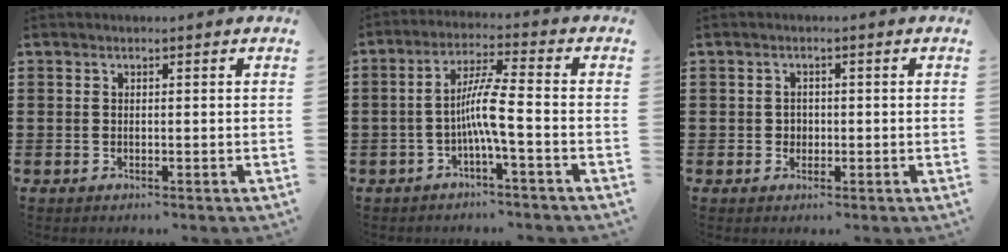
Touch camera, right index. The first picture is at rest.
{"total": 6.9, "force": [-2.0, 0.3, 6.6], "torque": [-0.123, -0.001, -0.042]}
{"total": 1.4, "force": [-0.1, 1.3, 0.4], "torque": [-0.013, 0.005, -0.005]}